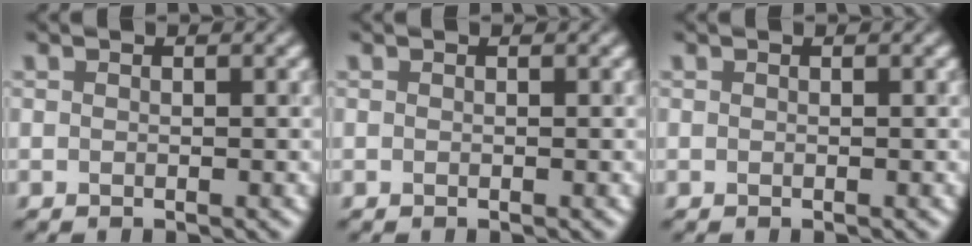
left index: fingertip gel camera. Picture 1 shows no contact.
{"total": 0.0}
{"total": 0.0}